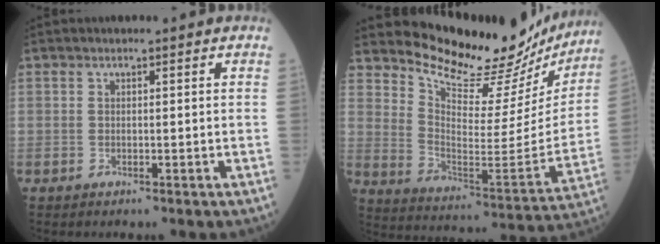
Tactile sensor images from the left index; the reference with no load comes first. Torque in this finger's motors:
{"motor_torque": [1.05, -1.09, 0.26, 0.05]}